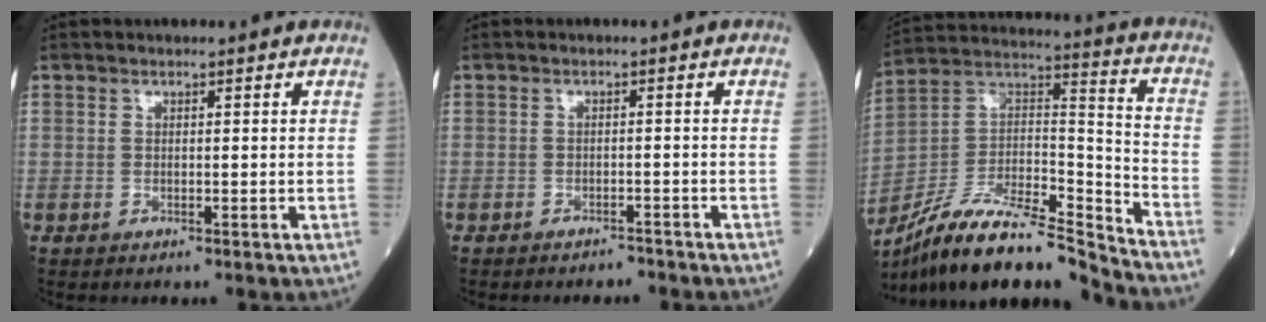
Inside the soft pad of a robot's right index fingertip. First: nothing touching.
{"total": 2.2, "force": [-2.1, 0.4, 0.2], "torque": [-0.001, -0.003, -0.027]}
{"total": 20.5, "force": [-17.8, 2.4, 10.0], "torque": [-0.188, 0.027, -0.318]}